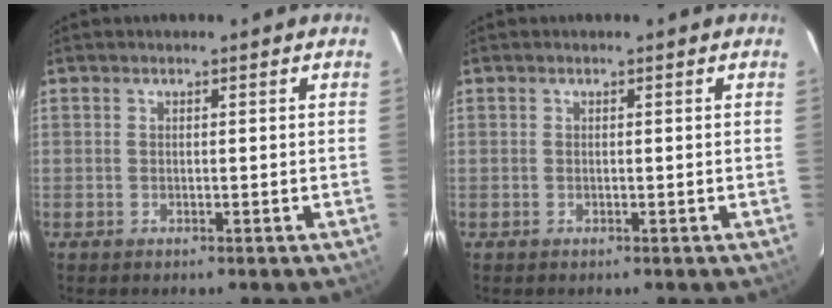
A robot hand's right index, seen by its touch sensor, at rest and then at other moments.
{"total": 0.0}